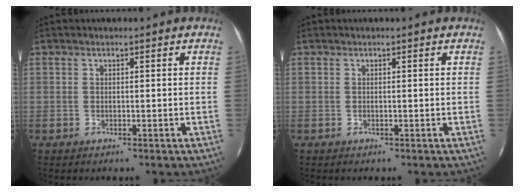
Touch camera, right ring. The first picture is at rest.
{"total": 0.0}